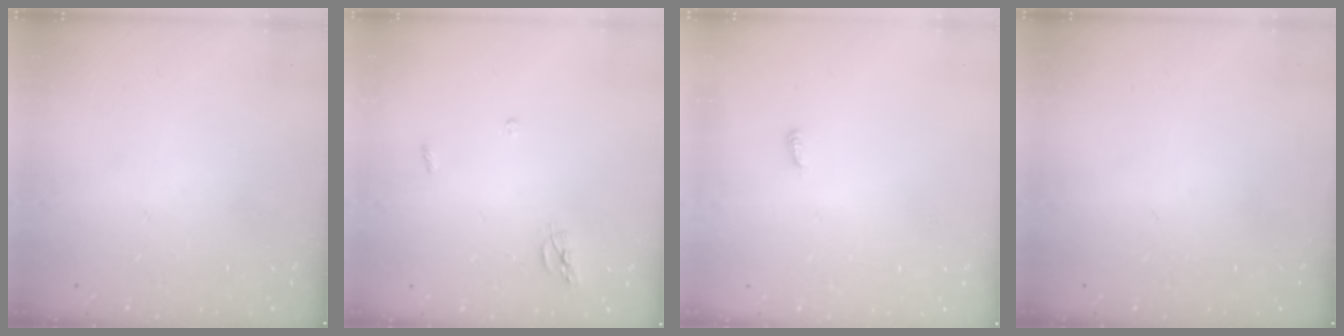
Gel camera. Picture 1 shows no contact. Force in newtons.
{"total": 5.6, "press": 5.6, "slide": 0.4}
{"total": 2.9, "press": 2.9, "slide": 0.3}
{"total": 0.0}